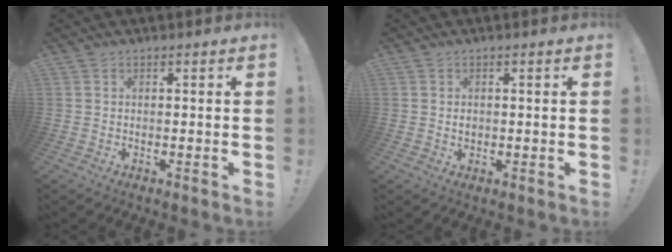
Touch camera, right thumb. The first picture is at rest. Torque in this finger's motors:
{"motor_torque": [0.10, 0.00, 0.31, 0.04, 0.00]}